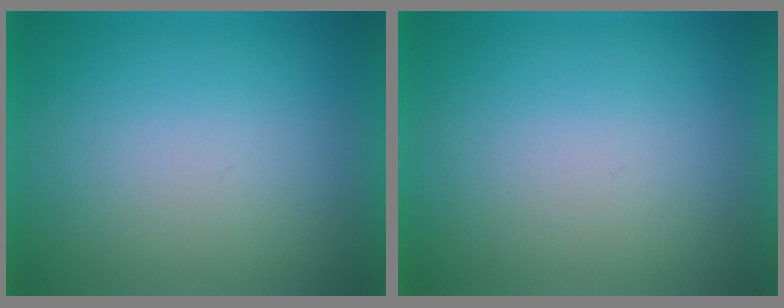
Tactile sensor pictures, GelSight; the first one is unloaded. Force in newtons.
{"total": 0.0}